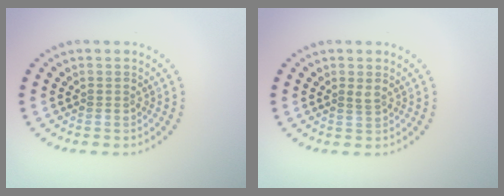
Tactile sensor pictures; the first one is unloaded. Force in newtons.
{"total": 0.8, "press": 0.5, "slide": 0.7}